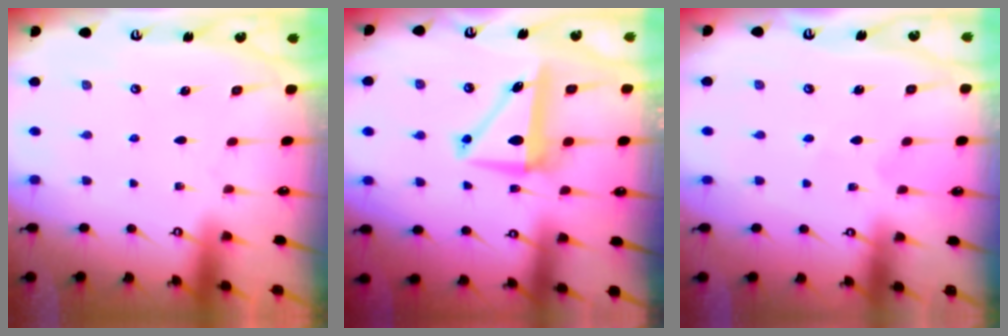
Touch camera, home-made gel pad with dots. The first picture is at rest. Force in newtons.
{"total": 7.4, "press": 7.2, "slide": 1.7}
{"total": 2.7, "press": 2.7, "slide": 0.3}